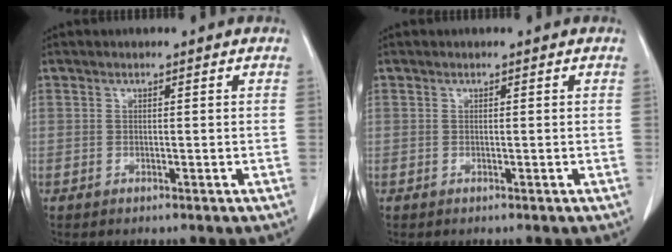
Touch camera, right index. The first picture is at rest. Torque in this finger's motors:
{"motor_torque": [0.00, 0.00, 0.00, 0.00]}